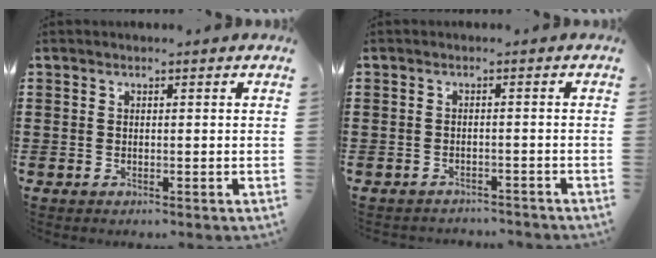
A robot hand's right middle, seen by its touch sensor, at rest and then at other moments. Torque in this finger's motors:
{"motor_torque": [0.39, -0.39, 0.02, 0.04]}